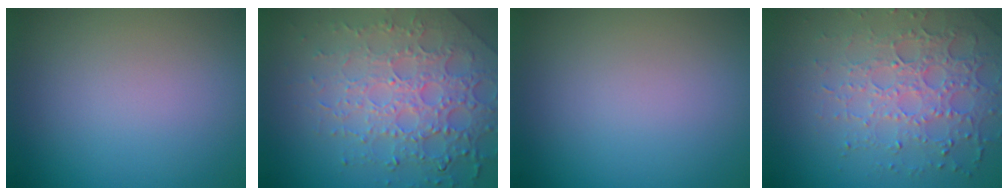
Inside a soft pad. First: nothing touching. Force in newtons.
{"total": 7.9, "press": 5.6, "slide": 5.6}
{"total": 0.0}
{"total": 4.9, "press": 4.3, "slide": 2.4}